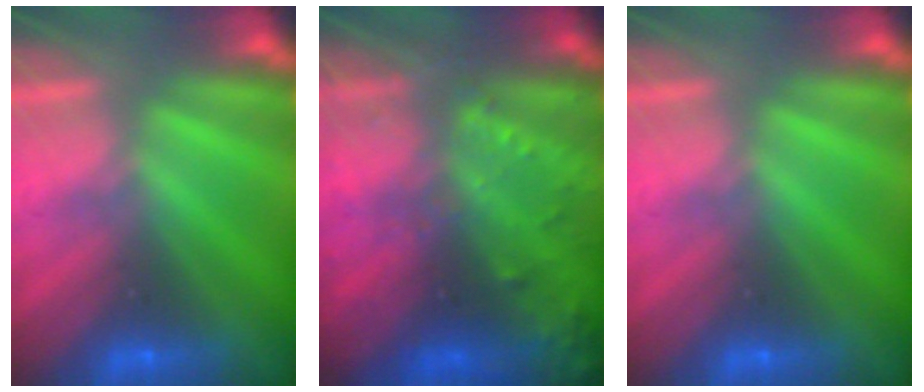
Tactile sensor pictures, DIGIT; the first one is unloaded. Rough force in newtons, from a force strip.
{"total": 8.4}
{"total": 0.0}